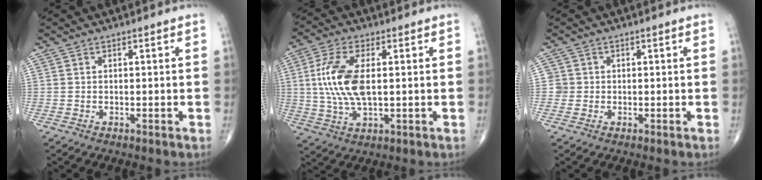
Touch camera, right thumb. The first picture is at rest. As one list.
[{"total": 11.7, "force": [1.2, 5.4, 10.4], "torque": [-0.227, -0.001, 0.026]}, {"total": 1.7, "force": [-0.2, 1.7, -0.1], "torque": [0.015, 0.007, -0.006]}]